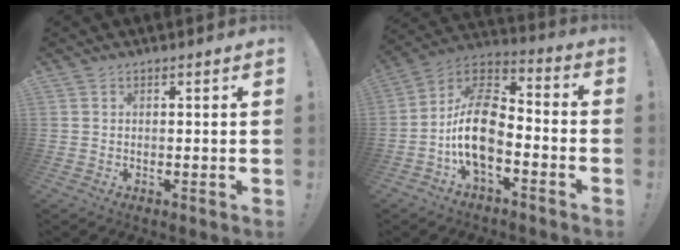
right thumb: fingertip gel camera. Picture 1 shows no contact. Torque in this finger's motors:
{"motor_torque": [2.41, 2.18, 1.63, -1.11, 0.59]}